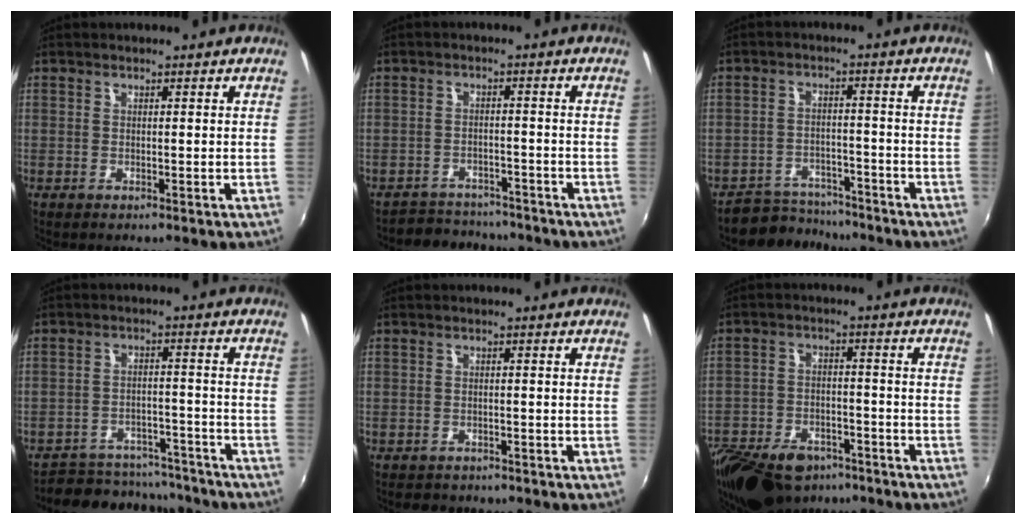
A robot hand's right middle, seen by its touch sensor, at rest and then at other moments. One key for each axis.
{"total": 7.7, "fx": -7.1, "fy": 2.7, "fz": 0.8, "tx": -0.032, "ty": 0.010, "tz": -0.104}
{"total": 6.7, "fx": -6.1, "fy": 2.8, "fz": 0.0, "tx": -0.017, "ty": 0.015, "tz": -0.093}
{"total": 16.3, "fx": -14.3, "fy": 6.1, "fz": 4.8, "tx": -0.114, "ty": 0.020, "tz": -0.185}
{"total": 3.7, "fx": -3.2, "fy": 1.6, "fz": 0.6, "tx": -0.021, "ty": -0.009, "tz": -0.050}
{"total": 20.4, "fx": -14.8, "fy": 10.4, "fz": 9.6, "tx": -0.232, "ty": -0.017, "tz": -0.231}